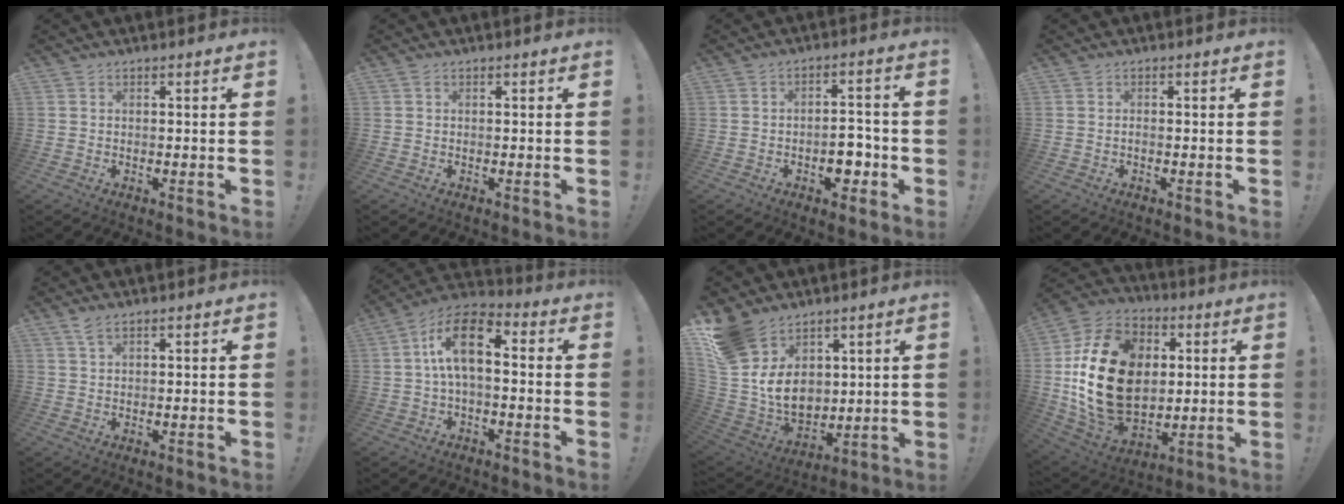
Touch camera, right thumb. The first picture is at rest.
{"total": 0.5, "force": [0.0, 0.1, 0.5], "torque": [-0.015, 0.002, 0.000]}
{"total": 7.6, "force": [-2.9, 4.6, 5.3], "torque": [-0.057, 0.015, -0.048]}
{"total": 0.7, "force": [-0.5, 0.1, 0.5], "torque": [-0.008, 0.000, -0.010]}
{"total": 2.7, "force": [1.7, 0.9, 1.8], "torque": [-0.033, -0.003, 0.030]}
{"total": 12.6, "force": [1.7, 6.2, 10.8], "torque": [-0.197, 0.012, 0.031]}
{"total": 16.4, "force": [6.5, 12.2, 8.7], "torque": [-0.190, -0.052, 0.130]}
{"total": 26.3, "force": [2.2, 18.8, 18.2], "torque": [-0.343, 0.002, 0.055]}